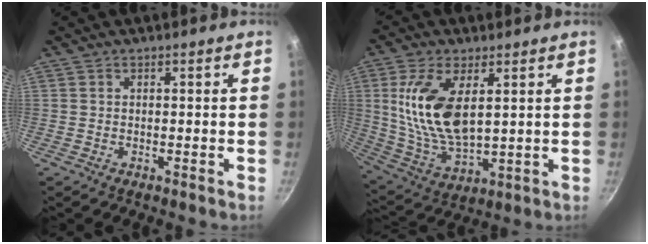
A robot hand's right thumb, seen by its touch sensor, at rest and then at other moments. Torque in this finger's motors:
{"motor_torque": [-0.19, 0.74, 1.40, 0.42, 0.22]}